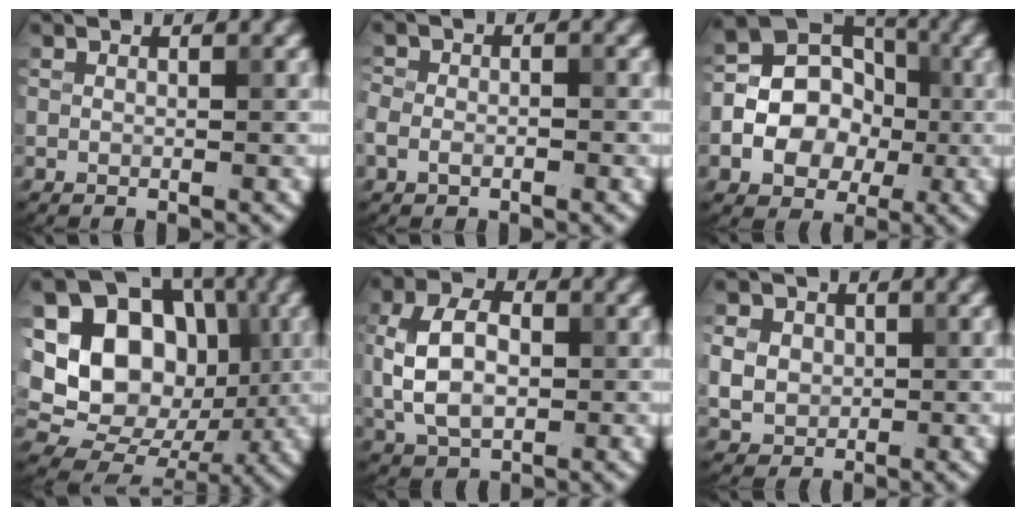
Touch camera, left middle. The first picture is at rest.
{"total": 2.1, "force": [-0.8, 1.4, 1.3], "torque": [-0.028, 0.000, -0.021]}
{"total": 8.8, "force": [-1.7, 7.3, 4.7], "torque": [-0.066, -0.001, -0.043]}
{"total": 15.3, "force": [2.1, 12.5, 8.6], "torque": [-0.156, 0.028, 0.035]}
{"total": 6.1, "force": [0.3, 4.1, 4.5], "torque": [-0.088, 0.006, 0.001]}
{"total": 4.2, "force": [0.7, 3.7, 1.9], "torque": [-0.049, 0.006, 0.009]}